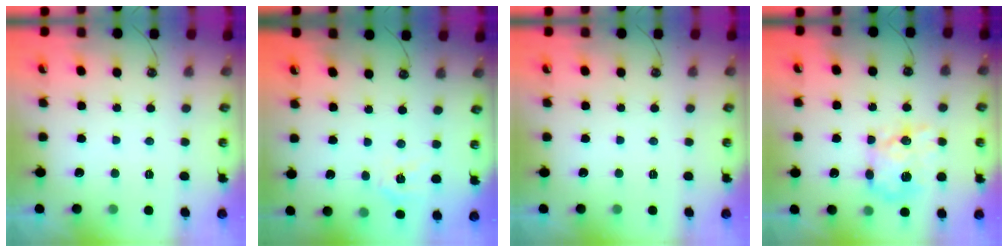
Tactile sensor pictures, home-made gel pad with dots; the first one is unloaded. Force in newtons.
{"total": 7.8, "press": 7.8, "slide": 0.9}
{"total": 0.0}
{"total": 14.1, "press": 14.1, "slide": 0.2}